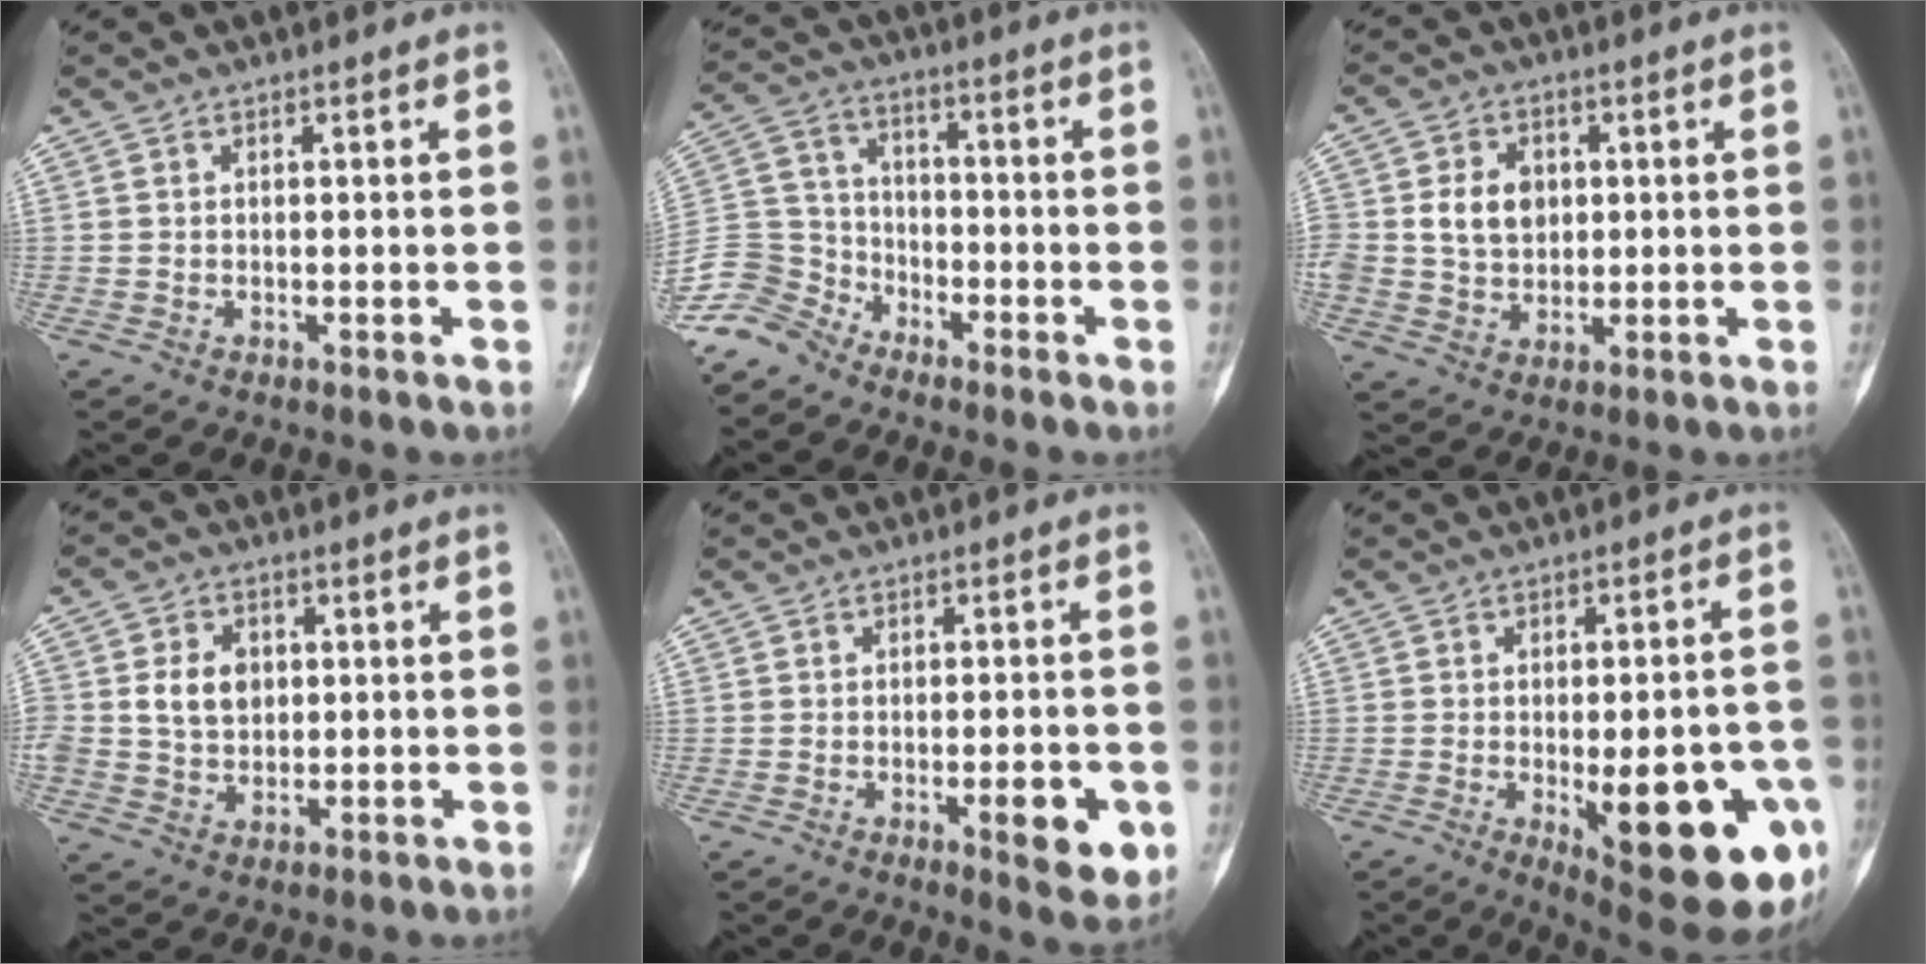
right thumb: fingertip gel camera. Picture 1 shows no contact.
{"total": 9.6, "force": [-7.8, 5.5, 1.4], "torque": [-0.023, 0.053, -0.165]}
{"total": 8.2, "force": [1.3, 6.5, 4.8], "torque": [-0.059, 0.001, 0.026]}
{"total": 7.3, "force": [1.1, 5.8, 4.3], "torque": [-0.057, 0.003, 0.021]}
{"total": 7.6, "force": [-2.5, 2.4, 6.8], "torque": [-0.075, -0.001, -0.028]}
{"total": 21.3, "force": [-6.2, 7.4, 19.0], "torque": [-0.201, 0.003, -0.058]}